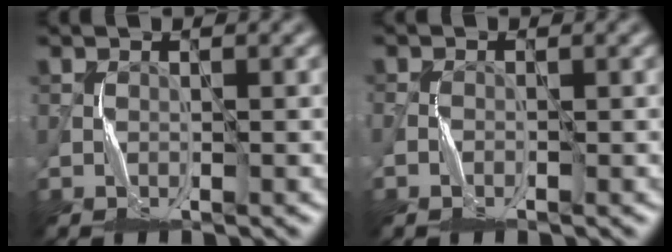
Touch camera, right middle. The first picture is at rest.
{"total": 1.2, "force": [-0.5, 0.6, 0.9], "torque": [-0.019, 0.003, -0.013]}